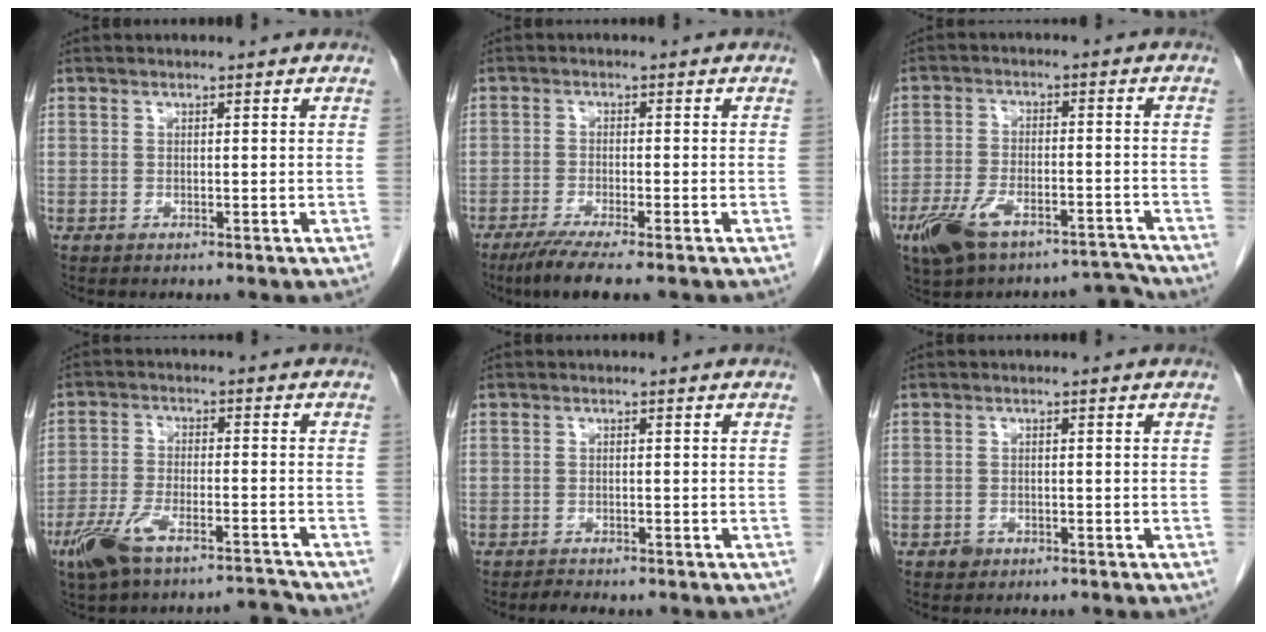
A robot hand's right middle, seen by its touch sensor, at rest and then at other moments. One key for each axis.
{"total": 6.0, "fx": -4.3, "fy": 0.1, "fz": 4.1, "tx": -0.069, "ty": -0.015, "tz": -0.073}
{"total": 10.2, "fx": -8.3, "fy": 3.3, "fz": 5.0, "tx": -0.088, "ty": 0.023, "tz": -0.139}
{"total": 8.5, "fx": -7.2, "fy": 1.4, "fz": 4.4, "tx": -0.088, "ty": 0.003, "tz": -0.130}
{"total": 1.9, "fx": -1.7, "fy": 0.5, "fz": 0.6, "tx": -0.017, "ty": -0.004, "tz": -0.022}
{"total": 1.3, "fx": -0.9, "fy": 0.9, "fz": 0.2, "tx": -0.004, "ty": 0.003, "tz": -0.014}